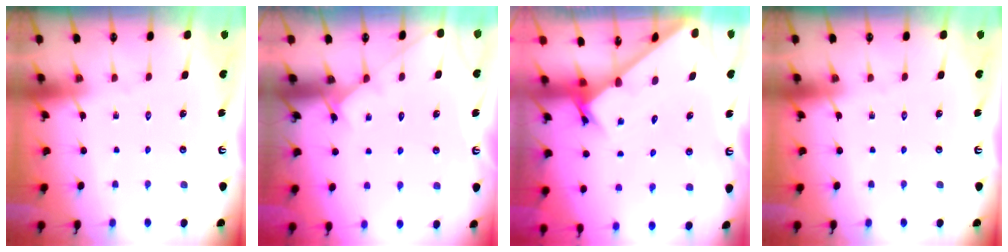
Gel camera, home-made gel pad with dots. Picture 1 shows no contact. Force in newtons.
{"total": 2.9, "press": 2.9, "slide": 0.3}
{"total": 1.7, "press": 1.7, "slide": 0.1}
{"total": 0.0}